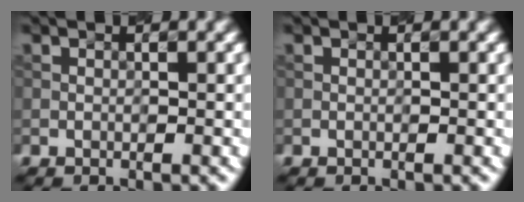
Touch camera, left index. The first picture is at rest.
{"total": 0.0}